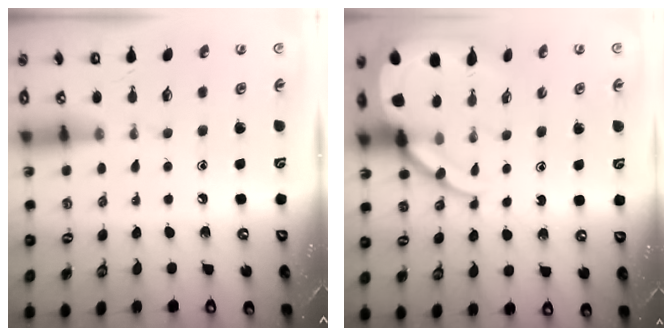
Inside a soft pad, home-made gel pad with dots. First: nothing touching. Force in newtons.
{"total": 10.3, "press": 10.3, "slide": 0.9}